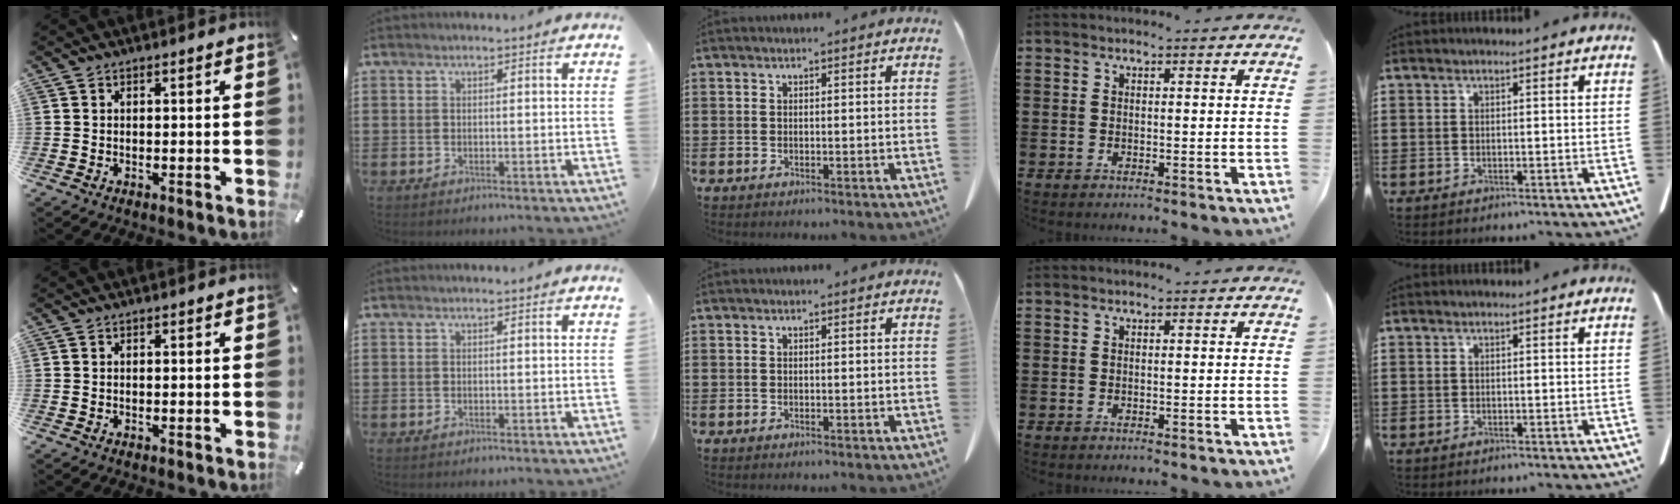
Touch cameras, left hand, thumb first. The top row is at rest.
{}